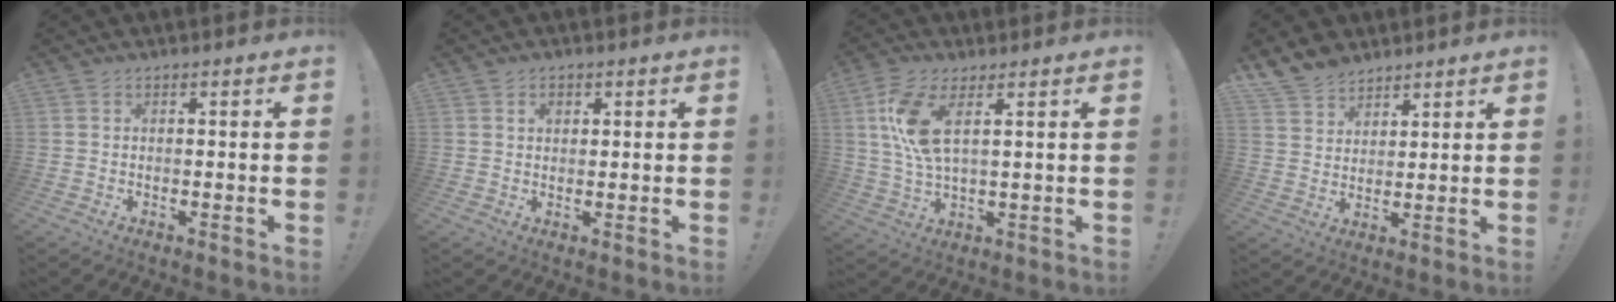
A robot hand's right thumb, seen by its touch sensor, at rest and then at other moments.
{"total": 2.1, "force": [0.9, 1.6, 1.1], "torque": [-0.007, -0.003, 0.012]}
{"total": 10.2, "force": [4.0, 3.6, 8.7], "torque": [-0.167, -0.018, 0.072]}
{"total": 7.8, "force": [6.6, 3.9, 1.3], "torque": [-0.032, -0.044, 0.130]}